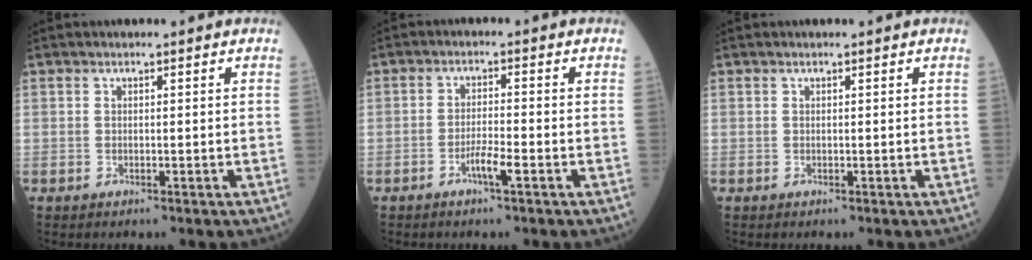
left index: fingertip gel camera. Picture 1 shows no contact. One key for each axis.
{"total": 3.2, "fx": -1.8, "fy": 0.1, "fz": 2.7, "tx": -0.053, "ty": -0.002, "tz": -0.035}
{"total": 0.0}